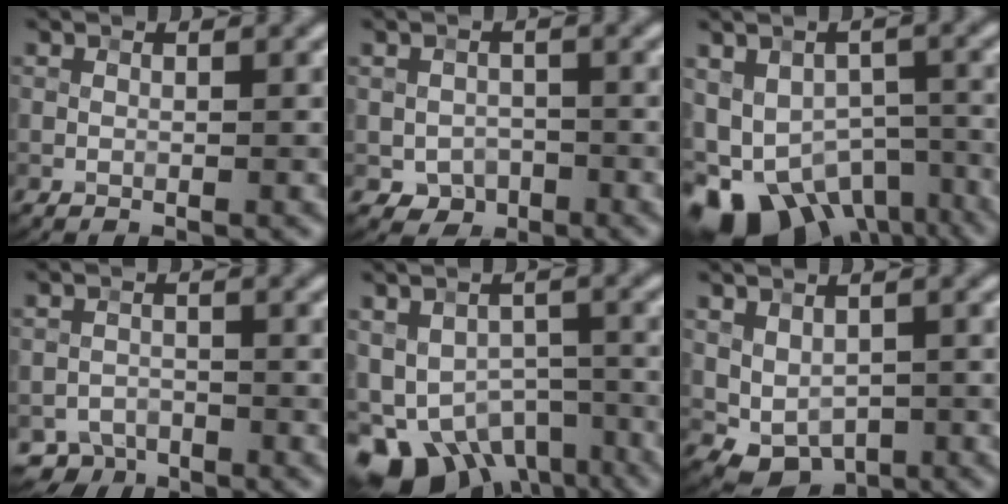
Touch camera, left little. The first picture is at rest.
{"total": 2.8, "force": [-1.2, 2.2, 1.2], "torque": [-0.019, -0.004, -0.021]}
{"total": 13.7, "force": [-8.7, 8.0, 6.9], "torque": [-0.114, -0.035, -0.108]}
{"total": 2.7, "force": [-2.3, 1.5, 0.4], "torque": [0.001, 0.000, -0.043]}
{"total": 11.9, "force": [-8.2, 6.5, 5.6], "torque": [-0.094, -0.020, -0.109]}
{"total": 3.8, "force": [-0.2, 2.8, 2.5], "torque": [-0.044, -0.012, 0.007]}